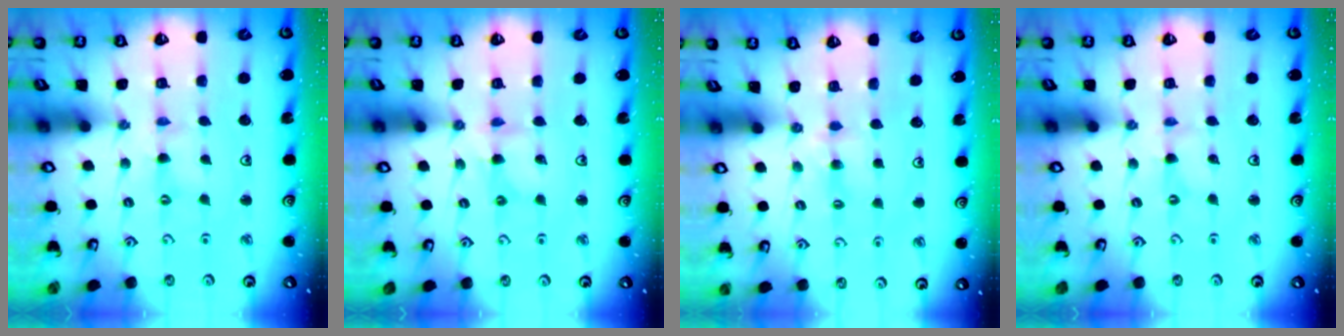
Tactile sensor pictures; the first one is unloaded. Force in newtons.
{"total": 2.7, "press": 2.7, "slide": 0.2}
{"total": 3.7, "press": 3.7, "slide": 0.5}
{"total": 0.0}